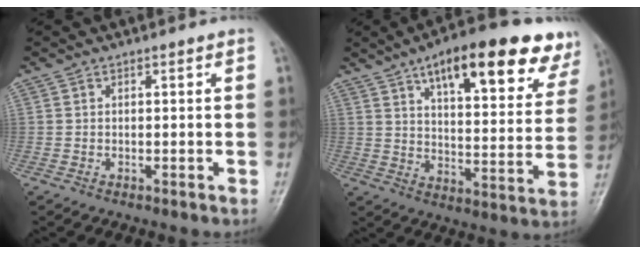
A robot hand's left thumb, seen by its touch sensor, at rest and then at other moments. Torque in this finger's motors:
{"motor_torque": [0.67, 0.69, 1.63, -1.14, 0.16]}